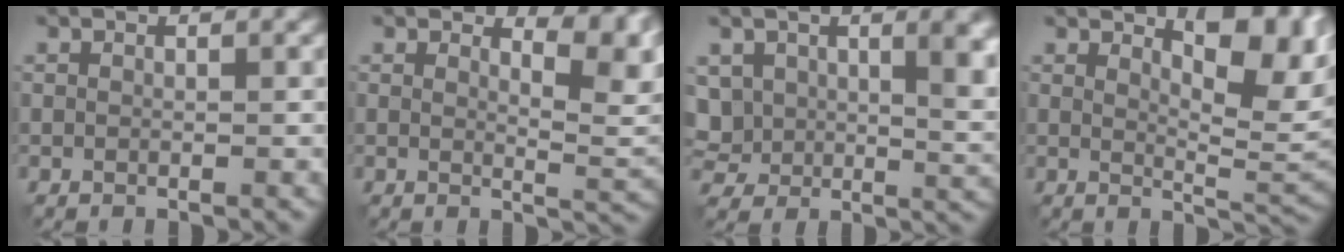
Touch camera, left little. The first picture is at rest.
{"total": 6.0, "force": [3.5, 2.2, 4.4], "torque": [-0.040, 0.004, 0.049]}
{"total": 8.5, "force": [2.5, 5.6, 5.9], "torque": [-0.127, -0.016, 0.054]}
{"total": 7.3, "force": [3.0, 2.3, 6.3], "torque": [-0.084, -0.004, 0.050]}